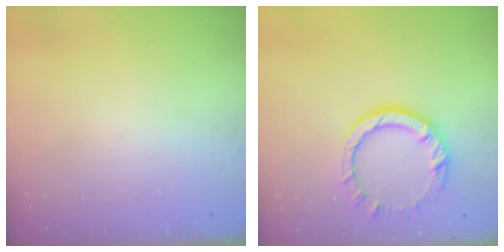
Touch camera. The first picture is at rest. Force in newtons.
{"total": 8.6, "press": 8.5, "slide": 1.0}